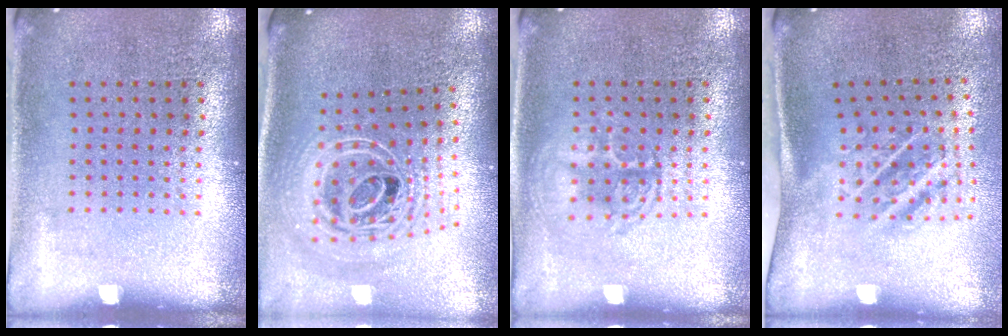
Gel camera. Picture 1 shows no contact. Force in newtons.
{"total": 2.7, "press": 1.9, "slide": 1.8}
{"total": 1.1, "press": 1.1, "slide": 0.2}
{"total": 1.8, "press": 1.1, "slide": 1.4}